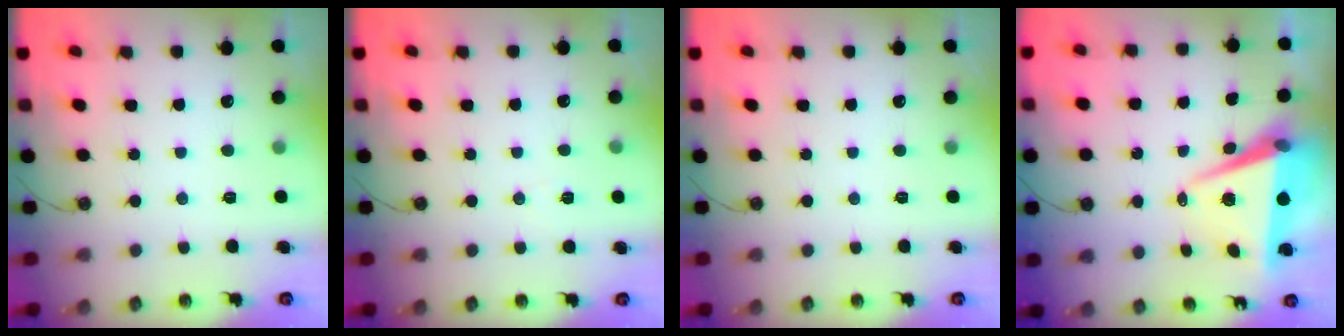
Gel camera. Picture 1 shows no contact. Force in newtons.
{"total": 4.8, "press": 4.4, "slide": 1.9}
{"total": 0.0}
{"total": 8.0, "press": 6.8, "slide": 4.1}